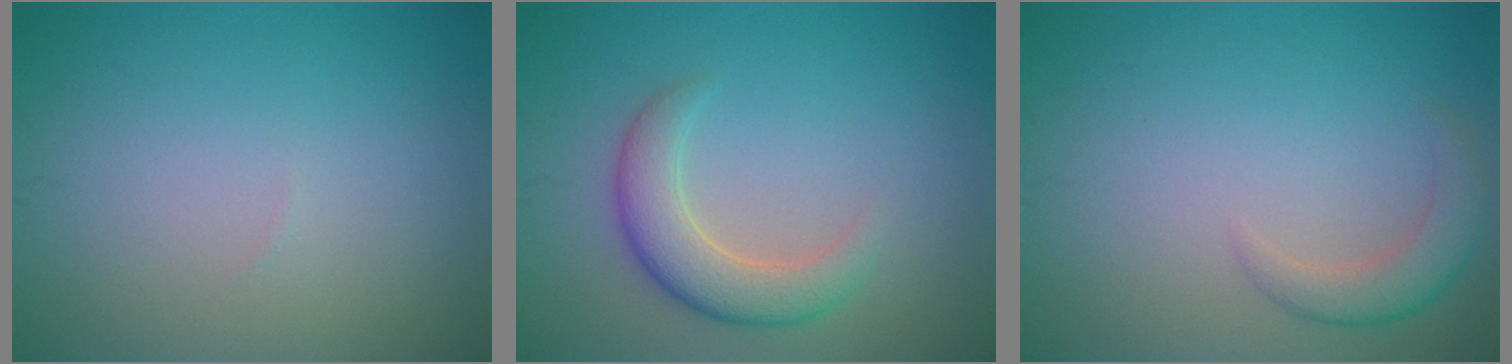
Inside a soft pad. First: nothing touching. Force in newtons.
{"total": 4.1, "press": 4.1, "slide": 0.4}
{"total": 2.6, "press": 2.6, "slide": 0.3}